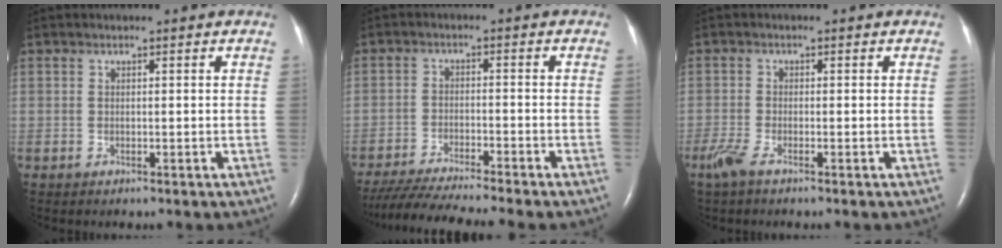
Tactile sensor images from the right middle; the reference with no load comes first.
{"total": 12.1, "force": [-10.7, -1.2, 5.5], "torque": [-0.082, -0.026, -0.175]}
{"total": 2.6, "force": [-1.8, 0.4, 1.8], "torque": [-0.052, -0.008, -0.043]}